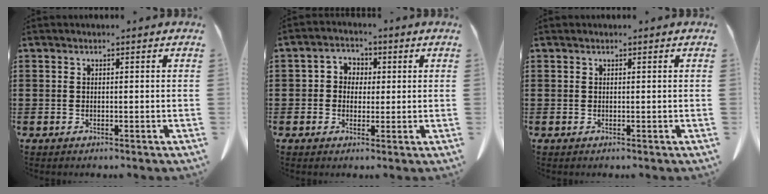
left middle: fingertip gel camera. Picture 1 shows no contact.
{"total": 2.9, "force": [0.1, 2.8, 1.0], "torque": [-0.033, 0.013, -0.003]}
{"total": 0.0}